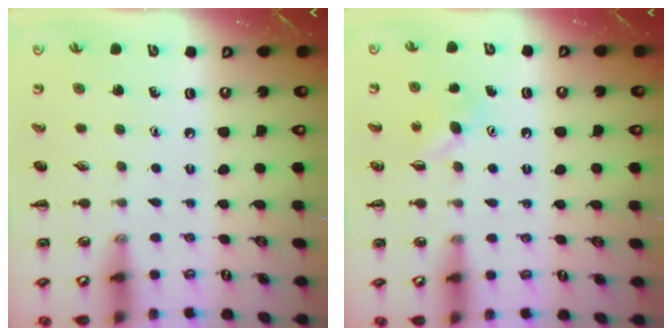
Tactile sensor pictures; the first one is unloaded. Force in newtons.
{"total": 3.9, "press": 3.7, "slide": 1.1}